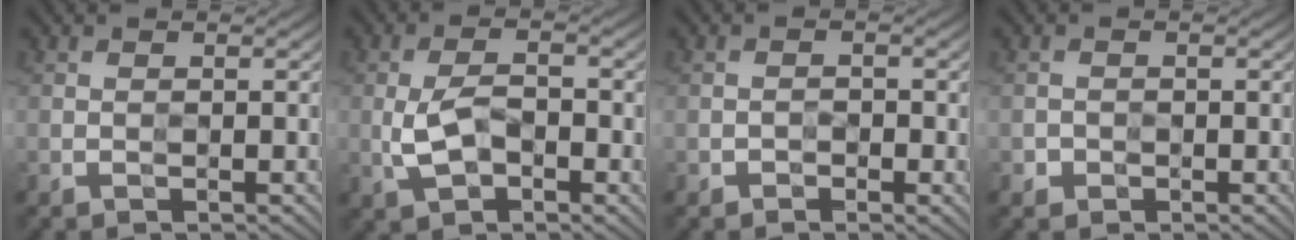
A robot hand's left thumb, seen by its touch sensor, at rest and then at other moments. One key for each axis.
{"total": 4.2, "fx": -0.8, "fy": 2.3, "fz": 3.4, "tx": -0.076, "ty": 0.001, "tz": -0.016}
{"total": 0.6, "fx": -0.4, "fy": 0.5, "fz": 0.0, "tx": 0.006, "ty": 0.003, "tz": -0.006}
{"total": 1.0, "fx": -0.5, "fy": 0.8, "fz": -0.1, "tx": 0.011, "ty": 0.005, "tz": -0.005}